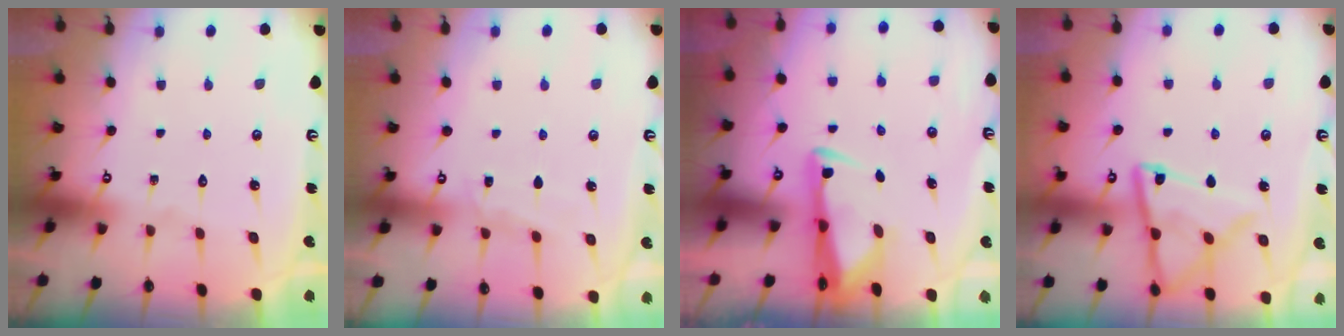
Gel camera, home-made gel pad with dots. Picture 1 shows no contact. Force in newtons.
{"total": 5.0, "press": 5.0, "slide": 0.5}
{"total": 3.1, "press": 2.9, "slide": 0.9}
{"total": 13.5, "press": 13.5, "slide": 1.5}